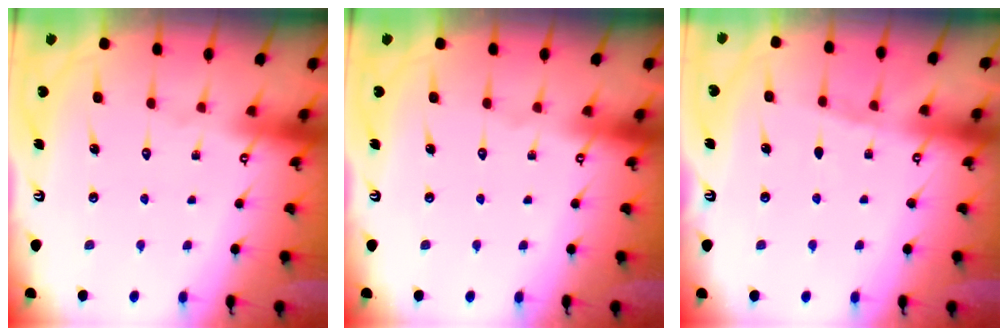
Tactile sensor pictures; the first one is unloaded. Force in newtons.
{"total": 0.0}
{"total": 3.6, "press": 3.6, "slide": 0.5}